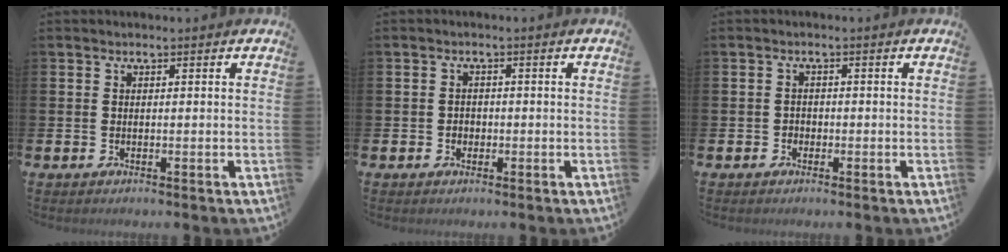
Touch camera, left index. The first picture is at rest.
{"total": 1.3, "force": [-0.3, 1.2, 0.4], "torque": [0.004, 0.001, -0.011]}
{"total": 1.2, "force": [-0.6, 1.1, 0.2], "torque": [0.002, 0.001, -0.015]}